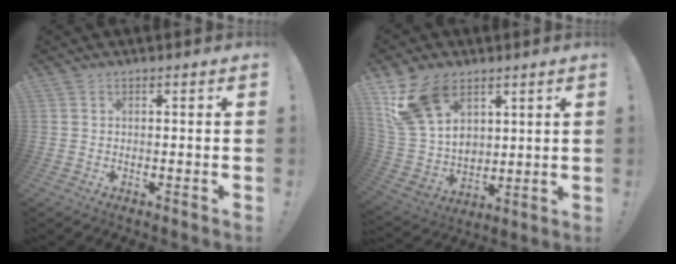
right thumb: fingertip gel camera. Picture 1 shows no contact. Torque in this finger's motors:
{"motor_torque": [1.16, 3.51, 1.28, 0.61, 0.16]}